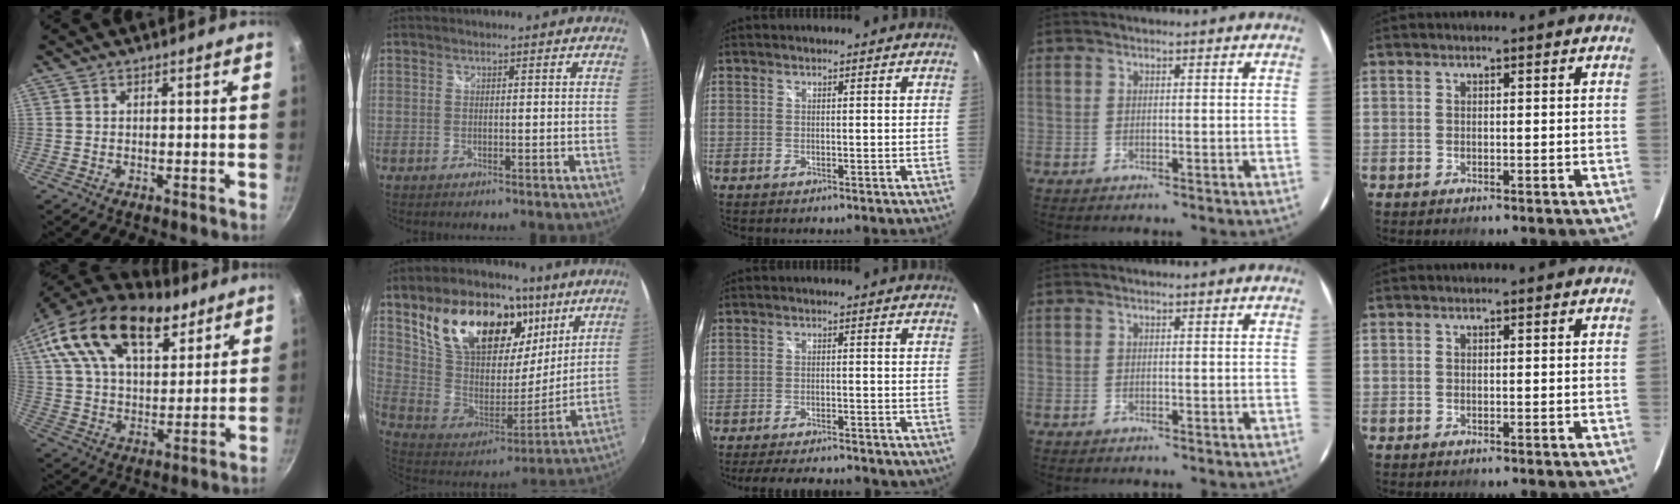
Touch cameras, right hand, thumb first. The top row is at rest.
{"thumb": {"total": 24.4, "force": [14.0, 13.0, 15.2], "torque": [-0.247, -0.017, 0.233]}, "index": {"total": 27.3, "force": [14.3, 15.8, 17.0], "torque": [-0.326, 0.049, 0.264]}, "middle": {"total": 12.4, "force": [-10.4, 3.3, 5.9], "torque": [-0.118, -0.019, -0.146]}}